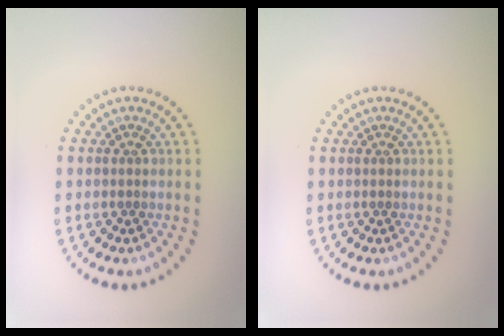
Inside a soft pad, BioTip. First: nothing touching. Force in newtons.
{"total": 0.0}